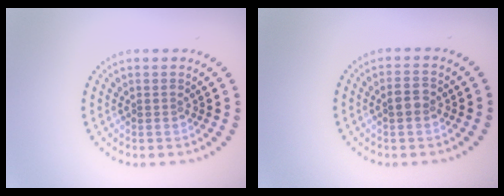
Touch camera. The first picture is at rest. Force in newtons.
{"total": 1.8, "press": 1.8, "slide": 0.2}